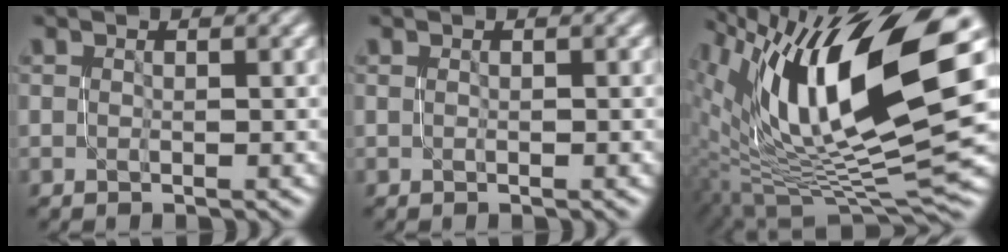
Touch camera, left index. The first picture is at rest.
{"total": 0.0}
{"total": 15.5, "force": [5.3, 5.1, 13.6], "torque": [-0.241, 0.003, 0.092]}